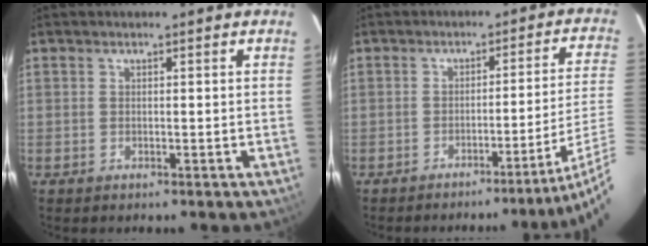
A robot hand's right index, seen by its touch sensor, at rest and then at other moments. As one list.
[{"total": 10.8, "force": [-7.2, -2.9, 7.5], "torque": [-0.086, -0.013, -0.091]}]